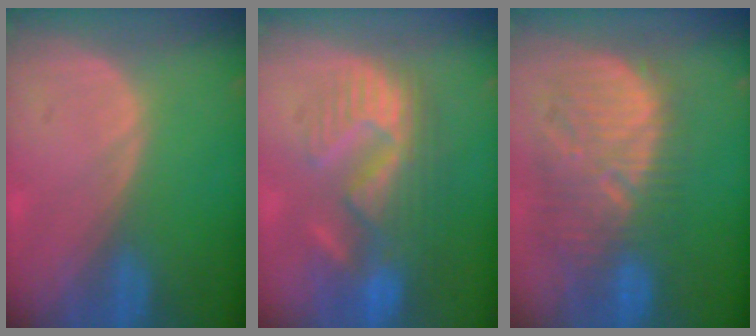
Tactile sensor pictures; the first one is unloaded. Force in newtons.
{"total": 11.0, "press": 9.8, "slide": 5.0}
{"total": 12.0, "press": 11.3, "slide": 4.1}